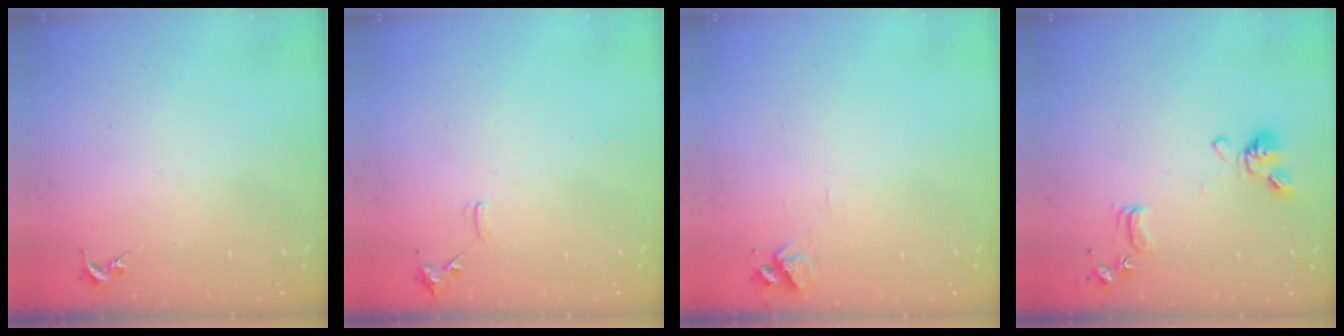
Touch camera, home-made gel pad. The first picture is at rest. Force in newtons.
{"total": 6.8, "press": 6.7, "slide": 0.9}
{"total": 6.4, "press": 6.4, "slide": 0.8}
{"total": 13.7, "press": 13.6, "slide": 2.1}